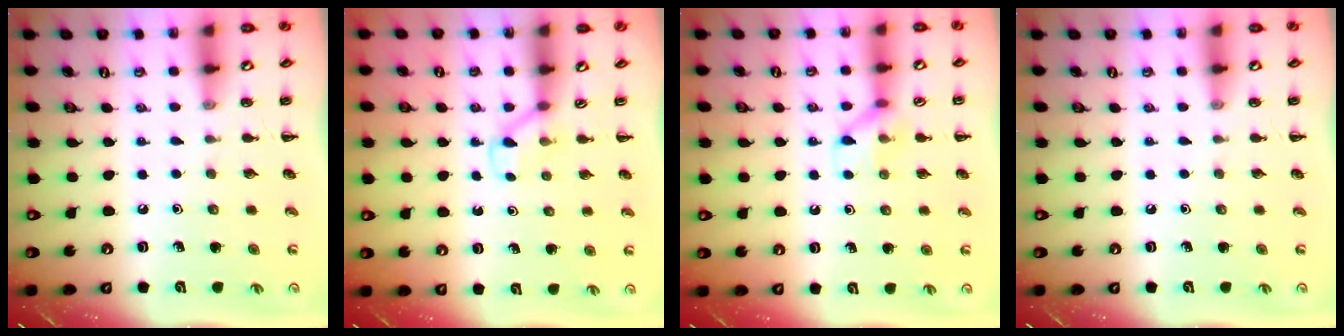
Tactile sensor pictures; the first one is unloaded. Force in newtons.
{"total": 3.0, "press": 2.8, "slide": 1.1}
{"total": 7.9, "press": 7.9, "slide": 0.6}
{"total": 0.0}